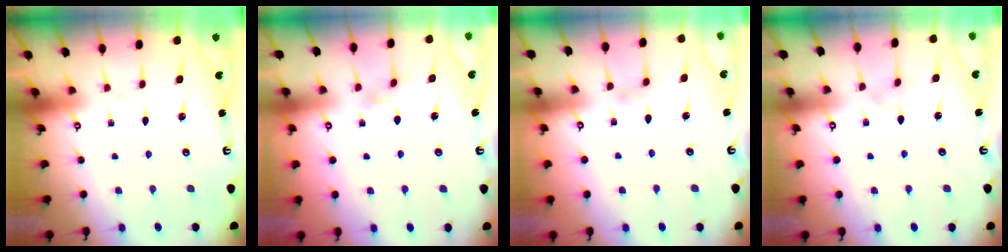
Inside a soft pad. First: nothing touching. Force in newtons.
{"total": 0.9, "press": 0.8, "slide": 0.3}
{"total": 1.8, "press": 1.8, "slide": 0.3}
{"total": 2.5, "press": 2.5, "slide": 0.2}